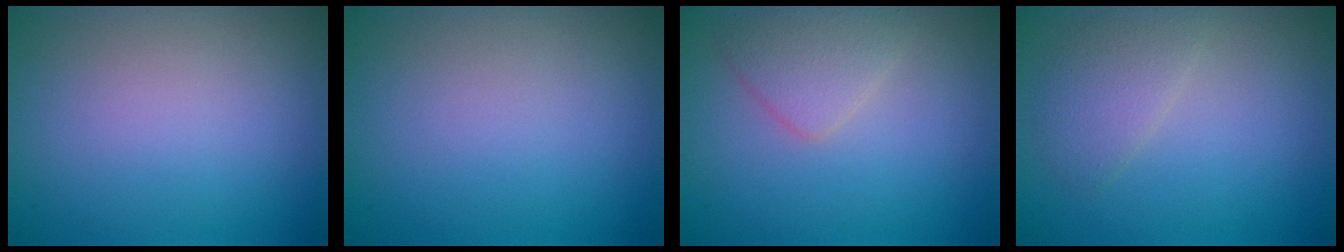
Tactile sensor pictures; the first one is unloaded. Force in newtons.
{"total": 0.0}
{"total": 2.4, "press": 2.4, "slide": 0.1}
{"total": 2.3, "press": 2.3, "slide": 0.1}